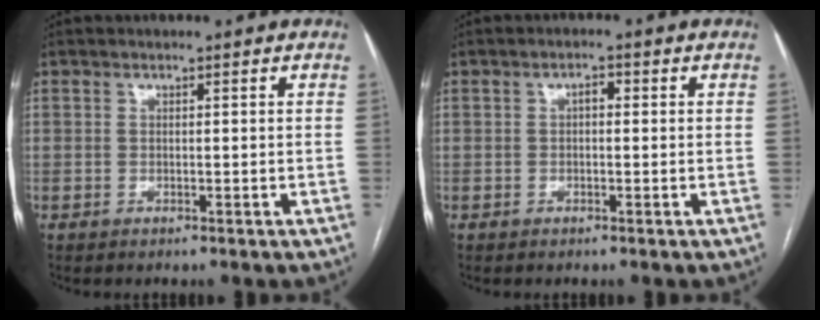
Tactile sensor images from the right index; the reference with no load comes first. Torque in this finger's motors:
{"motor_torque": [0.12, 0.04, 0.02, 0.03]}